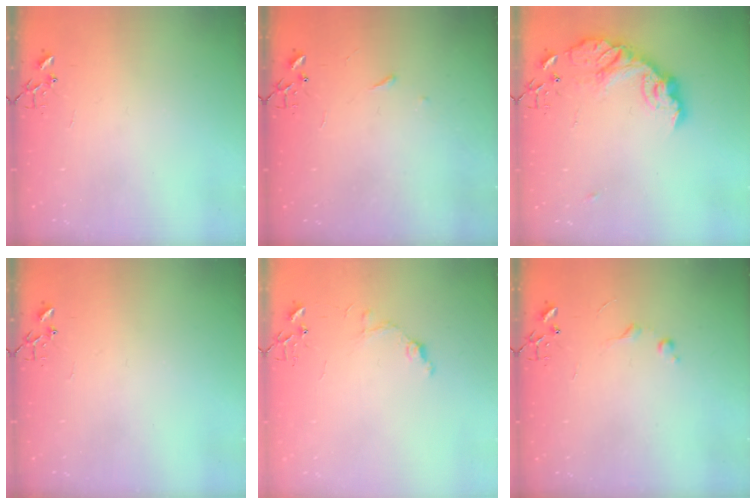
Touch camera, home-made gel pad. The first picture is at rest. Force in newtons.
{"total": 2.9, "press": 2.8, "slide": 0.5}
{"total": 15.7, "press": 15.7, "slide": 1.0}
{"total": 0.0}
{"total": 7.9, "press": 7.9, "slide": 0.7}
{"total": 6.8, "press": 6.7, "slide": 0.8}